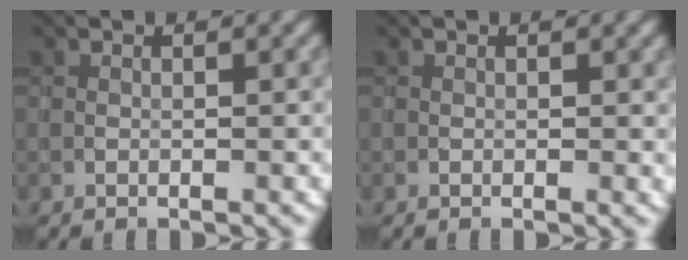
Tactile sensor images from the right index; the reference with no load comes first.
{"total": 0.7, "force": [0.1, 0.4, 0.6], "torque": [-0.009, -0.004, 0.003]}